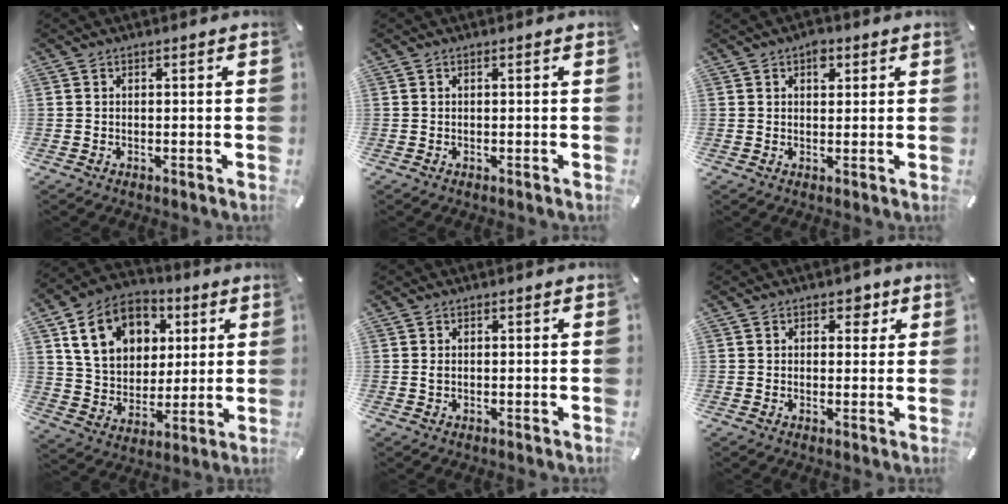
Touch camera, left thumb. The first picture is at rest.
{"total": 0.0}
{"total": 3.3, "force": [1.4, 2.3, 1.9], "torque": [-0.010, -0.006, 0.017]}
{"total": 15.1, "force": [5.8, 12.1, 7.0], "torque": [-0.137, -0.008, 0.114]}
{"total": 0.7, "force": [0.2, 0.5, 0.5], "torque": [-0.010, 0.002, 0.002]}
{"total": 3.8, "force": [1.7, 2.8, 1.8], "torque": [-0.001, -0.008, 0.021]}